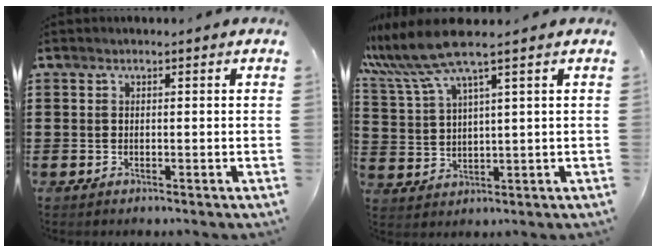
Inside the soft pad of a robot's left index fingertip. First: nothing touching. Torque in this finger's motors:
{"motor_torque": [2.14, 0.00, 0.72, 0.21]}